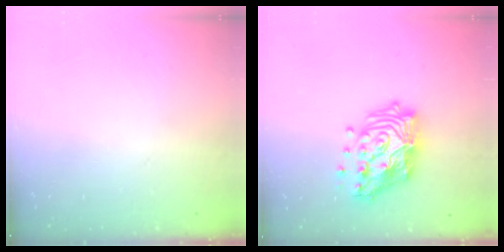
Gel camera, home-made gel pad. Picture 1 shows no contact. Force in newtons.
{"total": 18.1, "press": 18.0, "slide": 1.5}